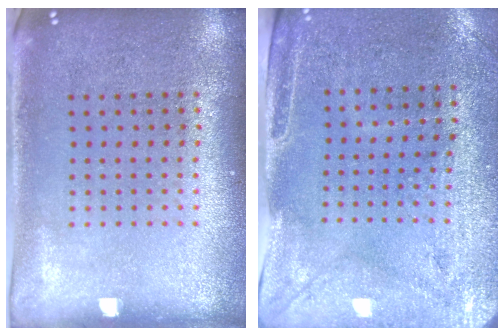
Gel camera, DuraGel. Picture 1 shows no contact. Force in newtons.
{"total": 2.9, "press": 2.5, "slide": 1.5}